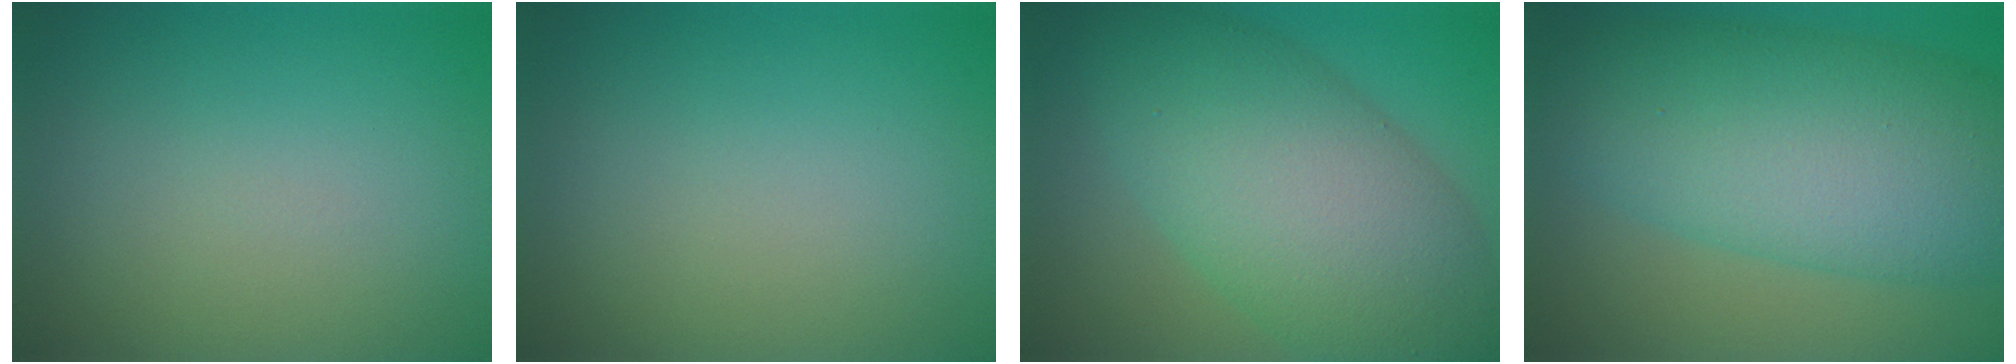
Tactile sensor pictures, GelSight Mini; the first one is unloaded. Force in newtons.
{"total": 0.0}
{"total": 10.7, "press": 10.7, "slide": 0.1}
{"total": 11.8, "press": 11.8, "slide": 0.2}